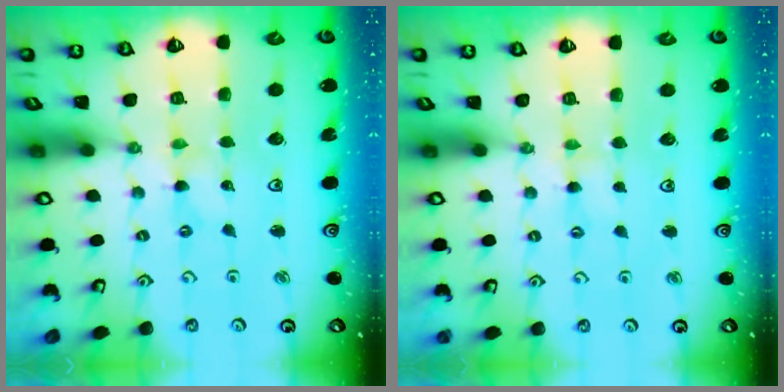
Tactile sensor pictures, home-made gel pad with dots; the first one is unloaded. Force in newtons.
{"total": 1.4, "press": 1.4, "slide": 0.3}